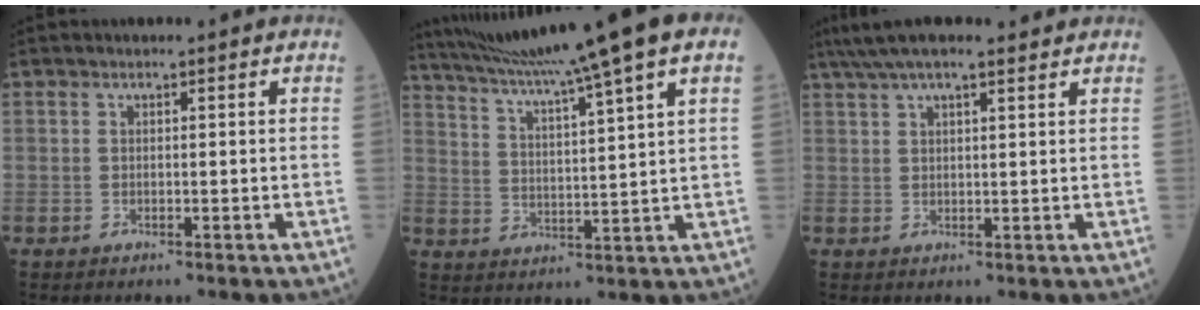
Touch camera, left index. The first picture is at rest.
{"total": 17.3, "force": [13.0, -1.6, 11.3], "torque": [-0.192, 0.012, 0.192]}
{"total": 9.8, "force": [8.0, 1.8, 5.4], "torque": [-0.094, 0.041, 0.124]}